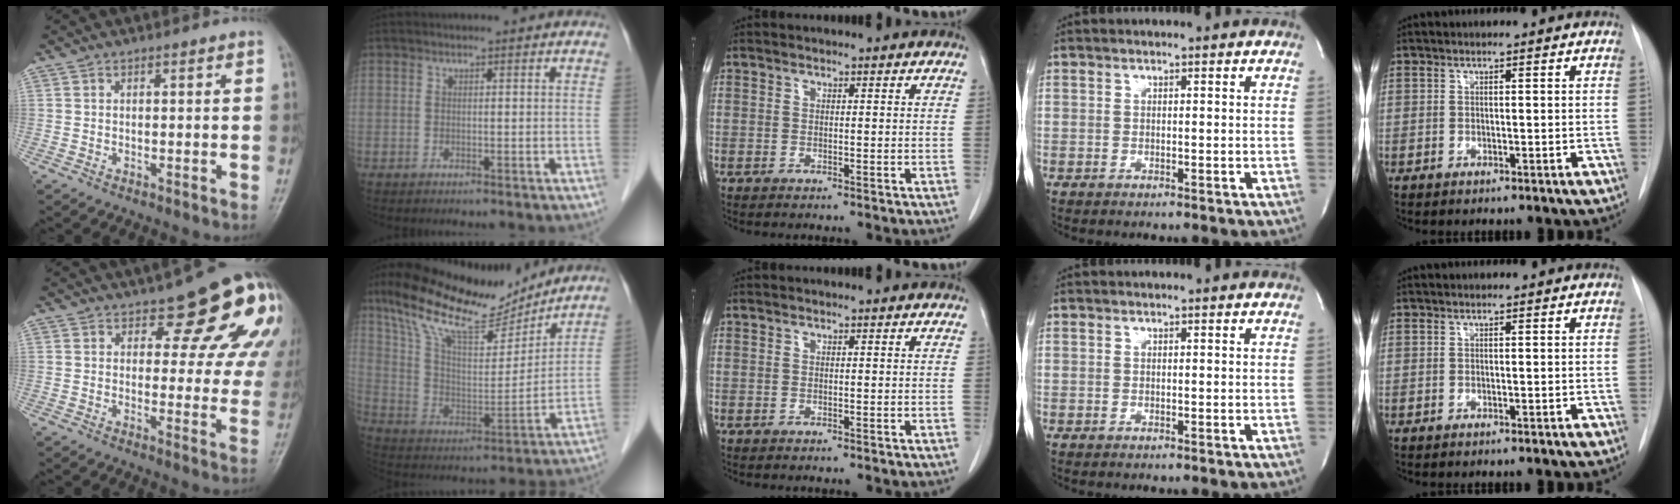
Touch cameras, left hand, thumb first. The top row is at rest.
{"thumb": {"total": 14.6, "force": [7.3, 6.5, 10.8], "torque": [-0.088, -0.039, 0.081]}, "index": {"total": 18.0, "force": [14.3, 4.6, 9.9], "torque": [-0.180, 0.011, 0.254]}}